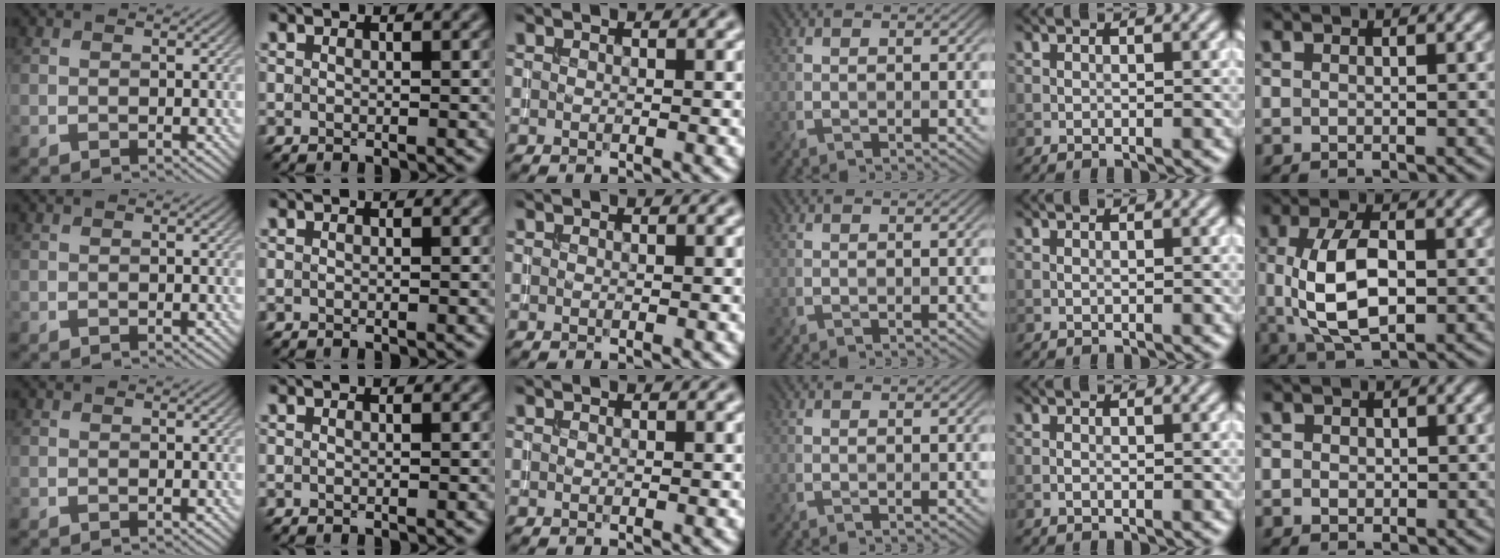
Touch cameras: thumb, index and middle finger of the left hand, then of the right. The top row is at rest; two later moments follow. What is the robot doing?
{"motion": "extract", "object": "drawer"}